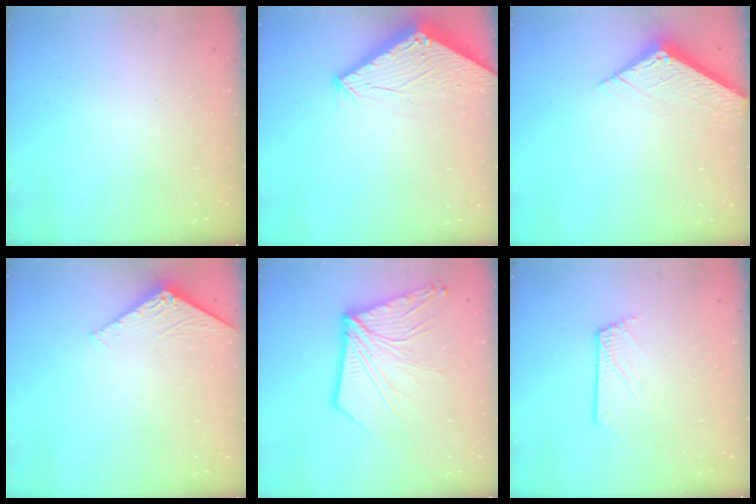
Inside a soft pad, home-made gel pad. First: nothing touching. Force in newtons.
{"total": 2.9, "press": 2.9, "slide": 0.2}
{"total": 7.9, "press": 7.9, "slide": 0.4}
{"total": 2.4, "press": 2.4, "slide": 0.2}
{"total": 15.9, "press": 15.9, "slide": 1.3}
{"total": 1.0, "press": 1.0, "slide": 0.1}